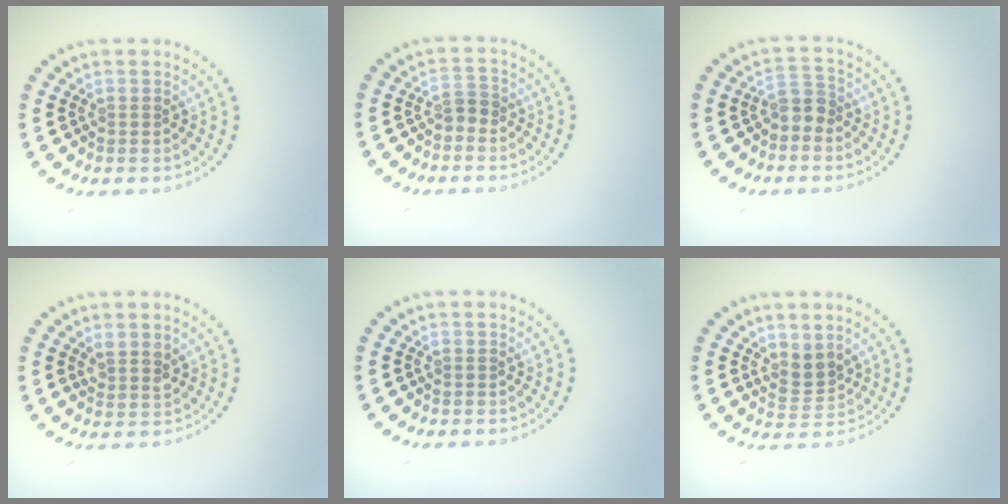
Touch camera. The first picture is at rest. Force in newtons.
{"total": 1.2, "press": 1.0, "slide": 0.5}
{"total": 2.1, "press": 1.7, "slide": 1.3}
{"total": 1.7, "press": 1.5, "slide": 0.8}
{"total": 0.0}
{"total": 2.2, "press": 1.6, "slide": 1.5}